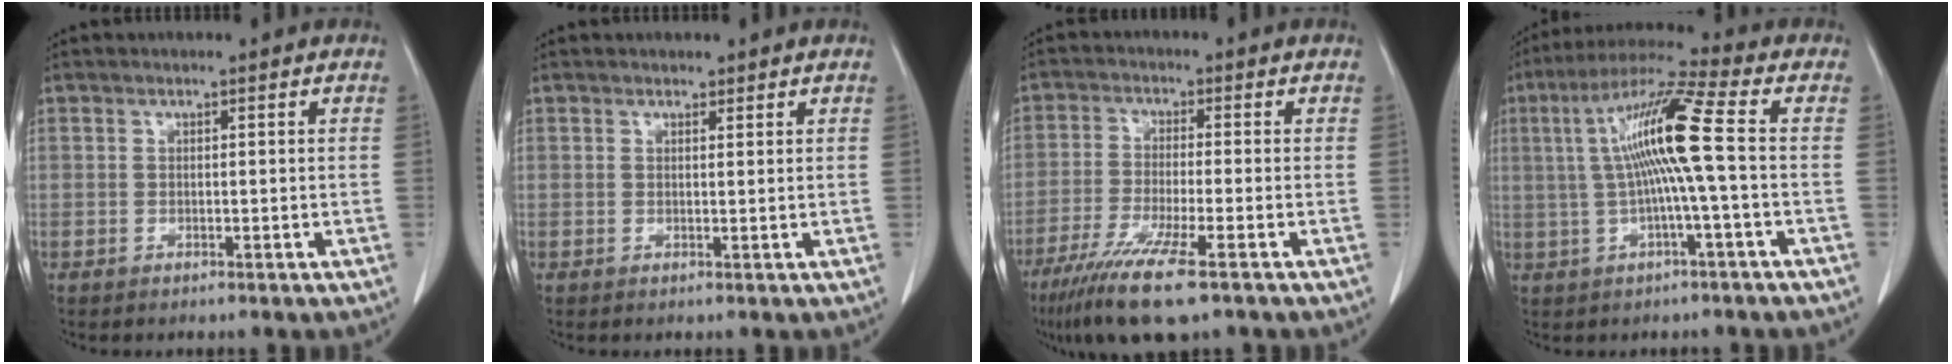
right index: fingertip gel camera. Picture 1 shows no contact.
{"total": 0.8, "force": [0.7, 0.3, 0.2], "torque": [-0.008, -0.003, 0.012]}
{"total": 10.8, "force": [-6.9, 0.8, 8.3], "torque": [-0.154, -0.030, -0.115]}
{"total": 11.7, "force": [0.6, -0.9, 11.7], "torque": [-0.218, 0.021, 0.008]}